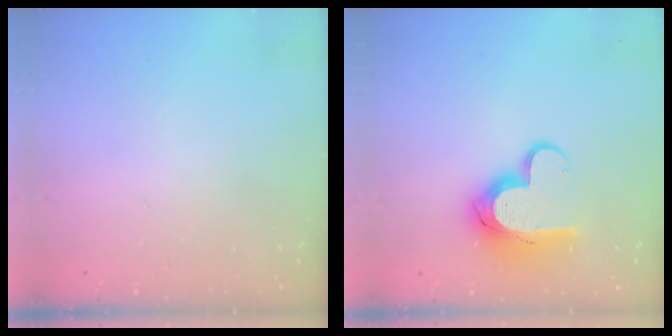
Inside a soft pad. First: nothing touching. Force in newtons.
{"total": 12.2, "press": 12.2, "slide": 1.0}